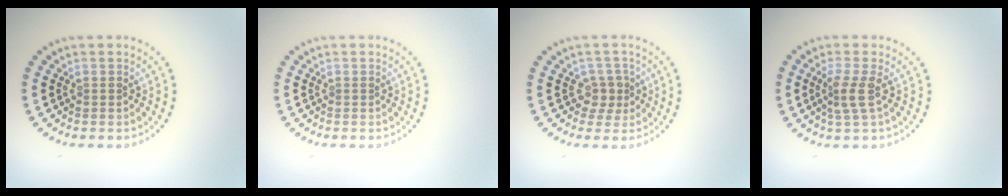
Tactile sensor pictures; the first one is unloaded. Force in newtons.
{"total": 0.0}
{"total": 1.8, "press": 1.5, "slide": 1.1}
{"total": 2.3, "press": 1.7, "slide": 1.5}